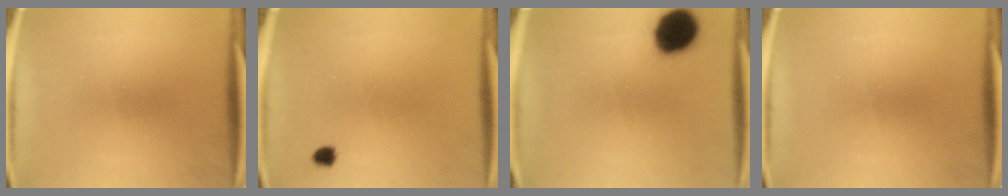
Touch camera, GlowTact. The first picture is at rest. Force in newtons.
{"total": 1.4}
{"total": 12.7}
{"total": 0.0}